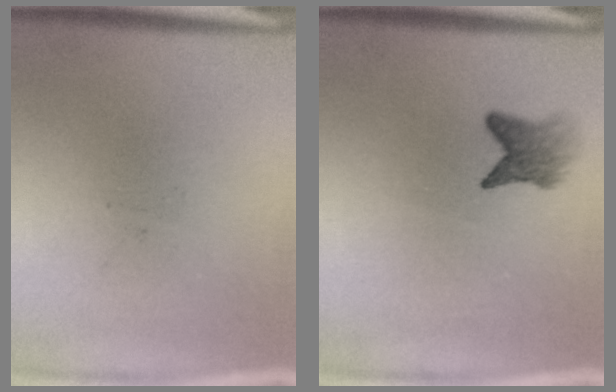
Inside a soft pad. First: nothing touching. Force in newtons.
{"total": 3.1}